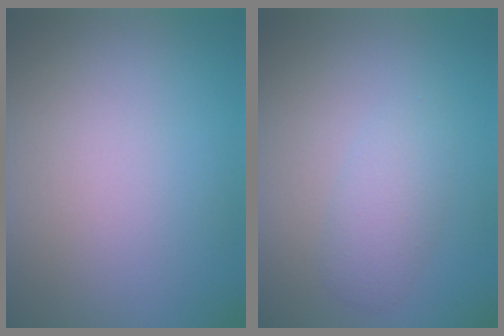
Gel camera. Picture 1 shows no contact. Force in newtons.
{"total": 2.5, "press": 2.5, "slide": 0.0}